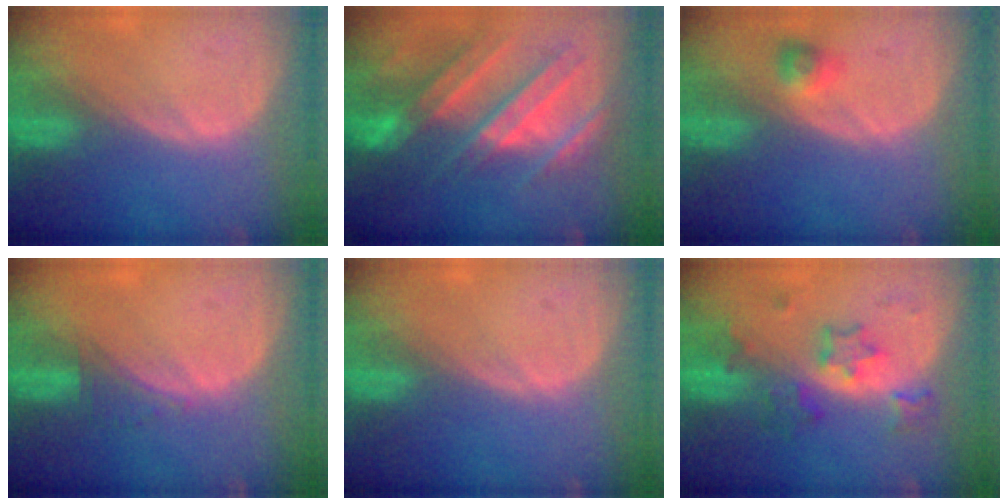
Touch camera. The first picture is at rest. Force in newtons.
{"total": 10.5, "press": 9.6, "slide": 4.3}
{"total": 2.2, "press": 2.1, "slide": 0.8}
{"total": 1.7, "press": 1.6, "slide": 0.7}
{"total": 0.0}
{"total": 5.9, "press": 5.8, "slide": 1.0}